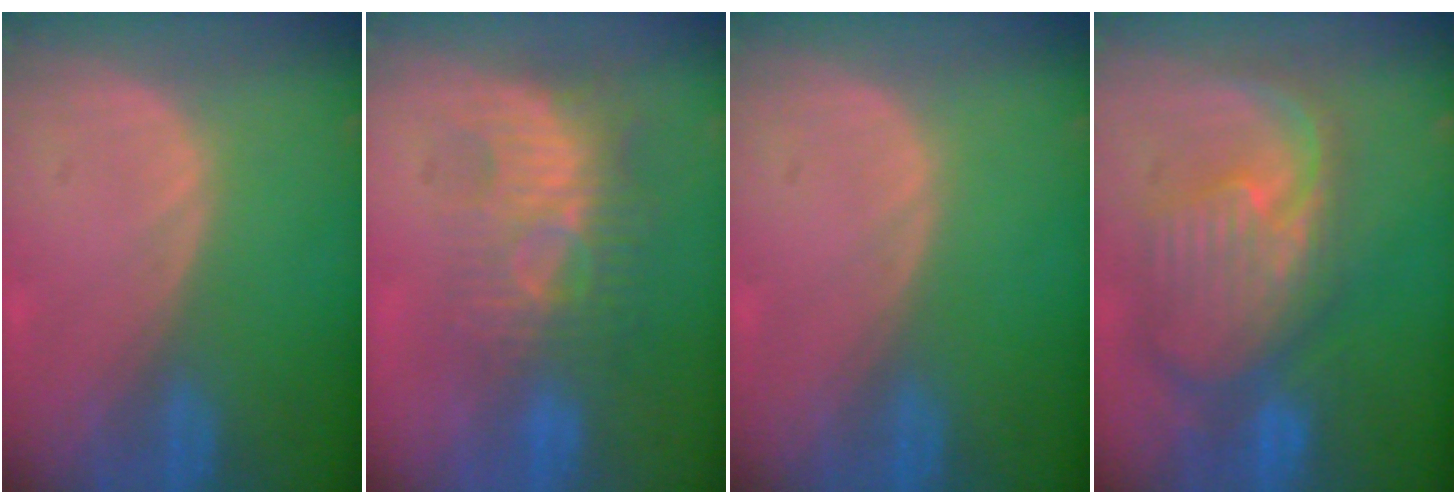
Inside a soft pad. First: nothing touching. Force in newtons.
{"total": 9.8, "press": 8.5, "slide": 4.9}
{"total": 0.0}
{"total": 11.4, "press": 9.9, "slide": 5.7}